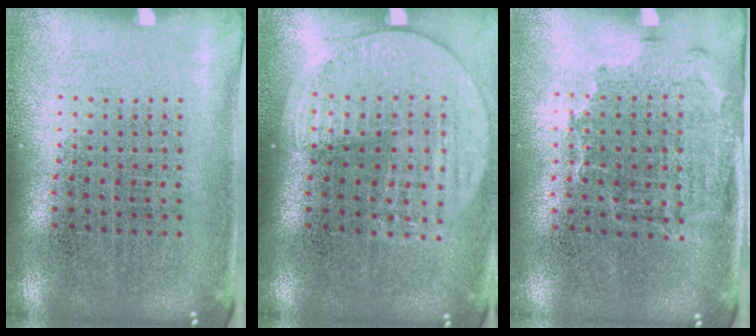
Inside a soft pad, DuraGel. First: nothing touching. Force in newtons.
{"total": 1.5, "press": 1.4, "slide": 0.6}
{"total": 1.6, "press": 1.3, "slide": 1.0}